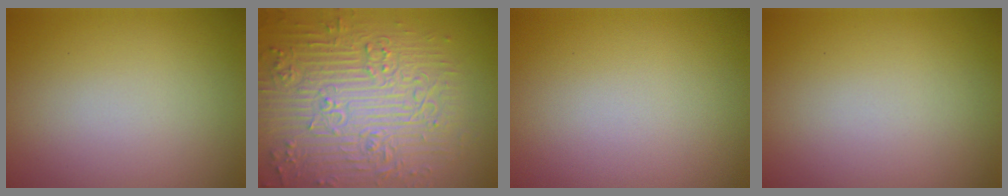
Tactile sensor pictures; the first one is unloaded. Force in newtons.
{"total": 9.3, "press": 6.9, "slide": 6.3}
{"total": 0.0}
{"total": 0.0}